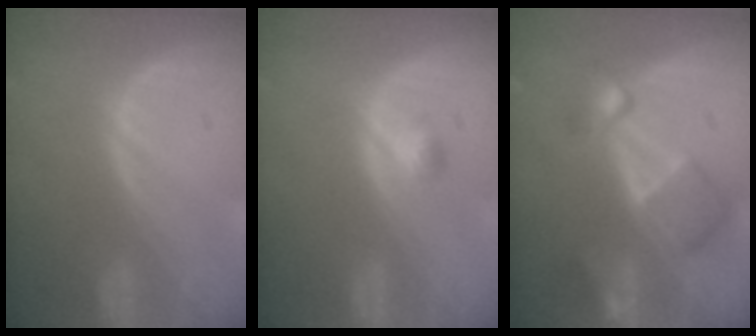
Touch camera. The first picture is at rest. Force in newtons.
{"total": 2.0, "press": 1.8, "slide": 0.8}
{"total": 7.9, "press": 6.8, "slide": 4.1}